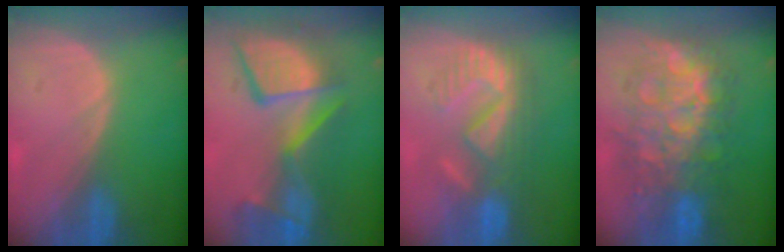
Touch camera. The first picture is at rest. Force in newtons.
{"total": 12.6, "press": 11.2, "slide": 5.8}
{"total": 8.9, "press": 8.8, "slide": 1.8}
{"total": 12.4, "press": 12.3, "slide": 1.3}